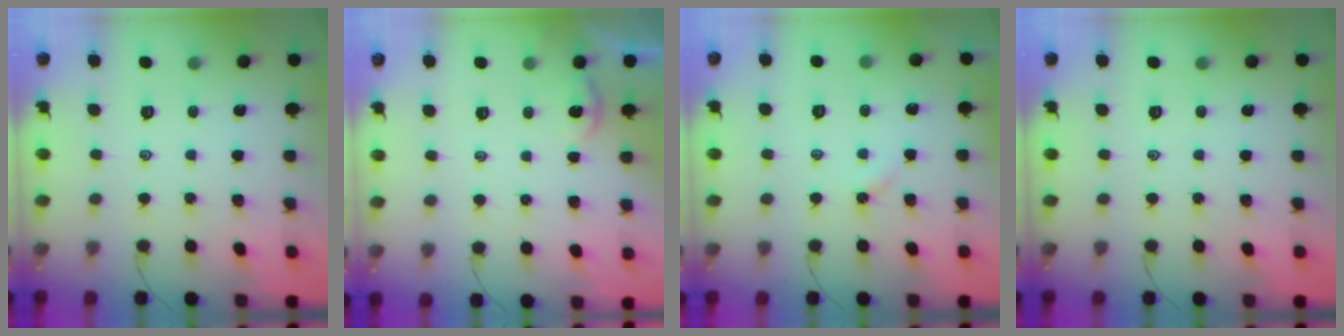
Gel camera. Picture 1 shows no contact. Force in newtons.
{"total": 0.6, "press": 0.6, "slide": 0.2}
{"total": 2.2, "press": 2.2, "slide": 0.4}
{"total": 0.0}